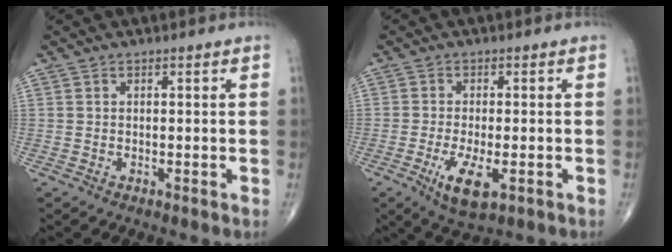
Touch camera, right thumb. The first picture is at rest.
{"total": 7.0, "force": [-2.6, 2.6, 6.0], "torque": [-0.112, -0.013, -0.040]}